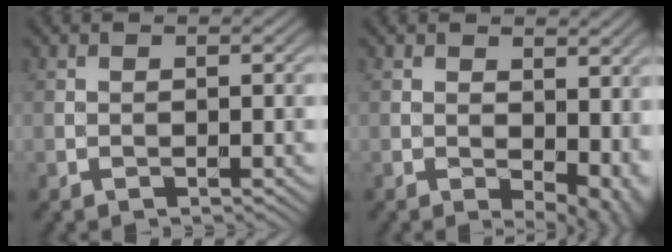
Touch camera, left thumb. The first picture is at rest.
{"total": 7.4, "force": [-0.1, 4.4, 5.9], "torque": [-0.074, -0.017, 0.011]}